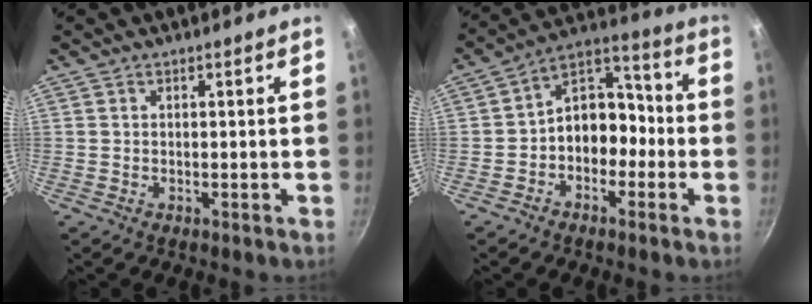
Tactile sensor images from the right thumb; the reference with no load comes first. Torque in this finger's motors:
{"motor_torque": [0.00, 0.30, 0.14, 0.07, 0.22]}